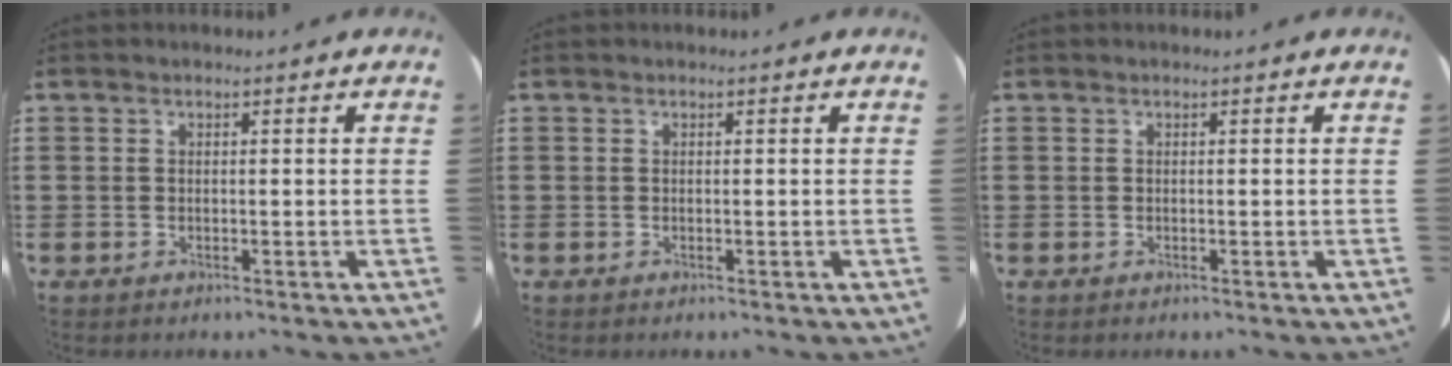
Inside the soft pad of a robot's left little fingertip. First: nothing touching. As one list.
[{"total": 0.0}, {"total": 0.0}]